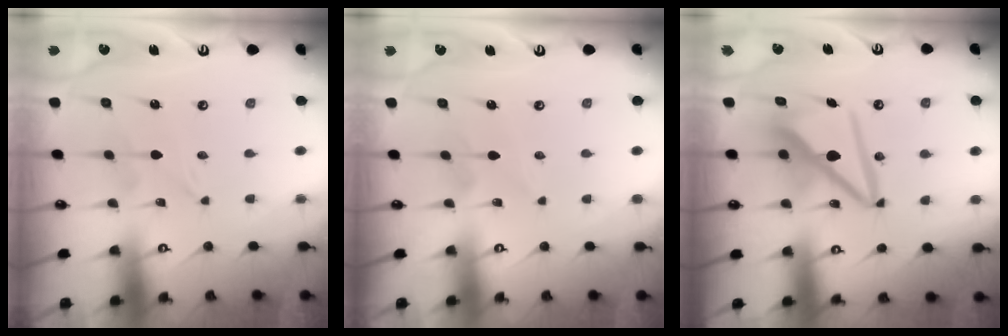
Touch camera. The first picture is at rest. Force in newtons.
{"total": 2.2, "press": 2.2, "slide": 0.3}
{"total": 11.0, "press": 11.0, "slide": 1.3}